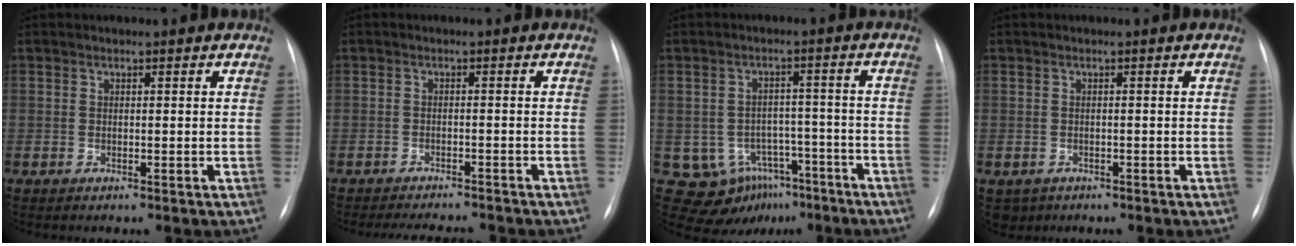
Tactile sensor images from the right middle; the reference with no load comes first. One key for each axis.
{"total": 7.4, "fx": -7.0, "fy": 1.1, "fz": 2.2, "tx": -0.029, "ty": -0.002, "tz": -0.093}
{"total": 9.1, "fx": -4.8, "fy": 7.4, "fz": 2.1, "tx": -0.027, "ty": 0.024, "tz": -0.057}
{"total": 2.6, "fx": -1.6, "fy": 2.1, "fz": 0.4, "tx": -0.002, "ty": 0.002, "tz": -0.020}